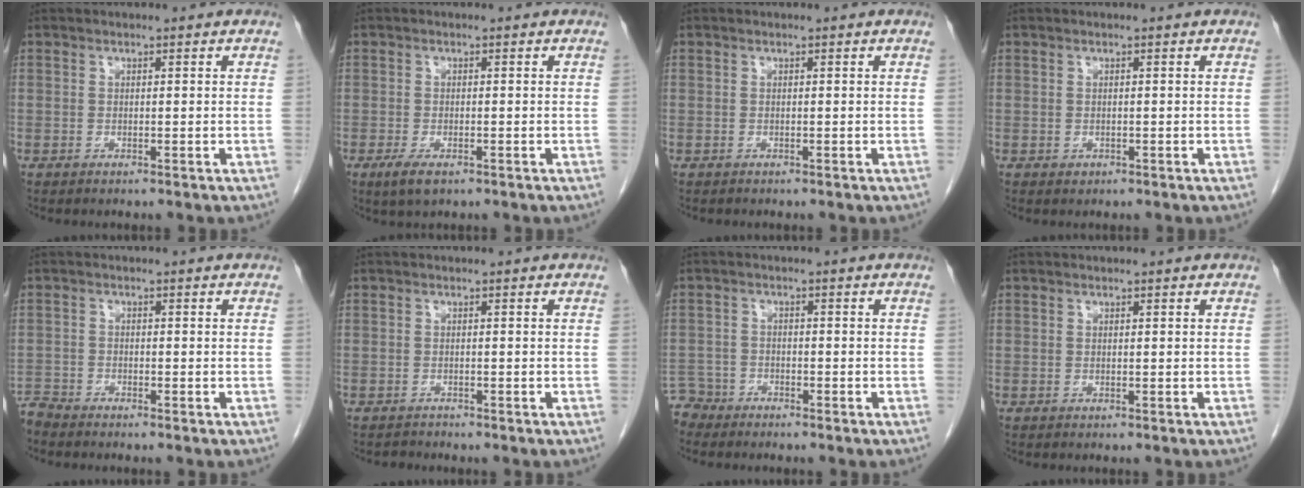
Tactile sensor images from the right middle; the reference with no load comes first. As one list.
[{"total": 4.8, "force": [-3.0, 1.1, 3.6], "torque": [-0.075, -0.012, -0.049]}, {"total": 0.0}, {"total": 0.6, "force": [-0.2, 0.5, 0.2], "torque": [-0.003, 0.001, -0.002]}, {"total": 2.3, "force": [-2.3, -0.1, -0.1], "torque": [0.006, -0.009, -0.044]}, {"total": 0.8, "force": [-0.7, 0.1, -0.3], "torque": [0.002, -0.004, -0.014]}, {"total": 3.7, "force": [-3.4, 1.2, -0.9], "torque": [0.020, -0.002, -0.068]}, {"total": 0.0}]